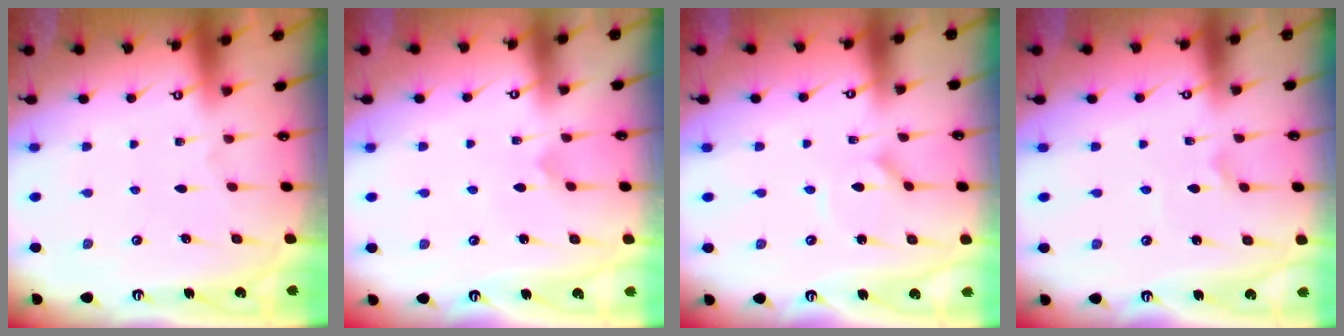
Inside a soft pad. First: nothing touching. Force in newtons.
{"total": 2.7, "press": 2.7, "slide": 0.3}
{"total": 1.2, "press": 1.2, "slide": 0.2}
{"total": 2.5, "press": 2.4, "slide": 0.5}